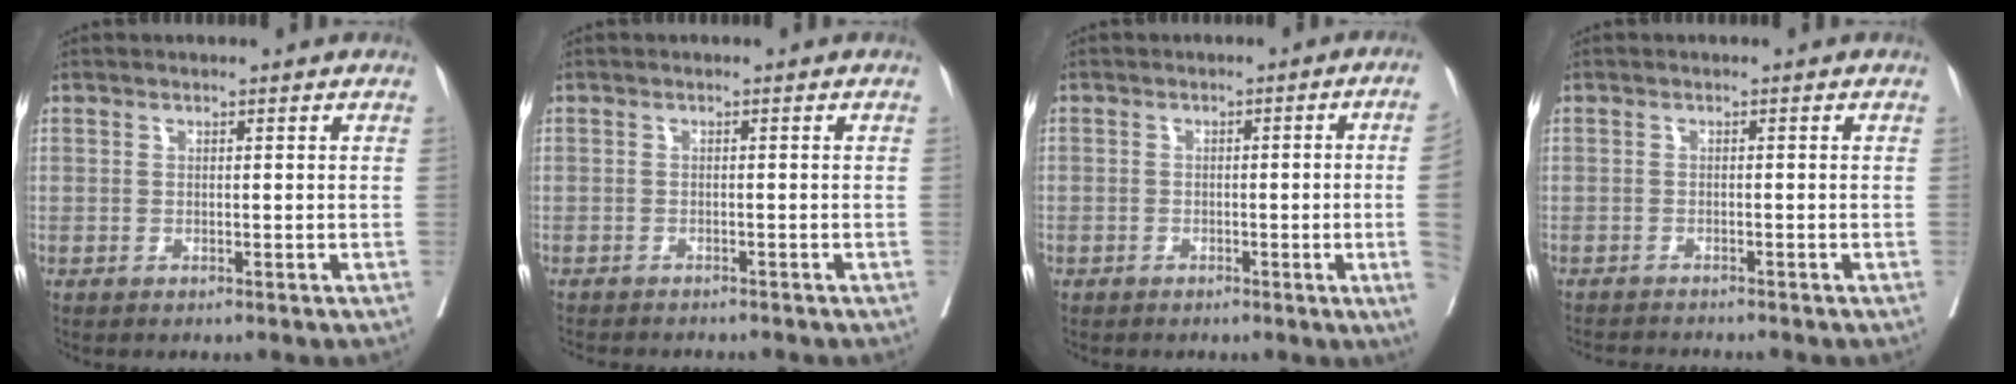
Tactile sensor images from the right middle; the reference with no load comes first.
{"total": 5.9, "force": [-5.3, 1.0, 2.2], "torque": [-0.030, -0.006, -0.073]}
{"total": 6.3, "force": [-1.1, -1.2, 6.1], "torque": [-0.069, -0.004, -0.018]}
{"total": 4.6, "force": [-4.4, -0.2, 1.3], "torque": [-0.017, -0.012, -0.068]}